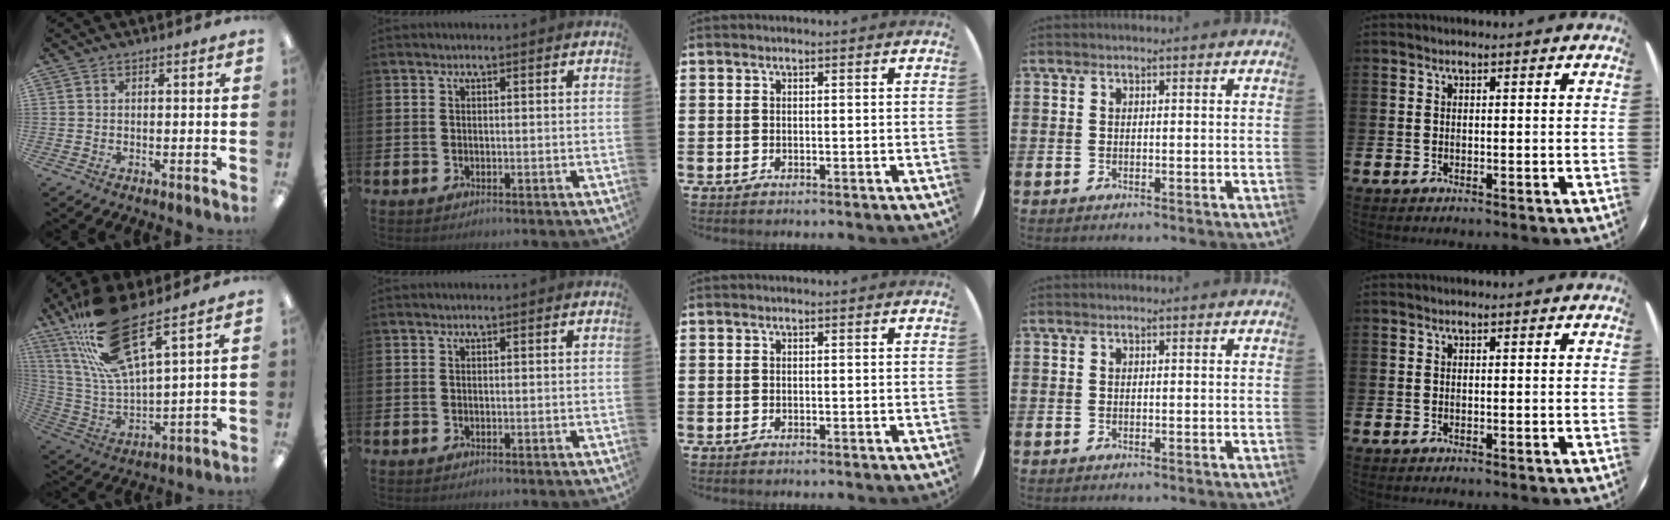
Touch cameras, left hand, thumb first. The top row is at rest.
{"thumb": {"total": 20.4, "force": [14.4, 5.4, 13.5], "torque": [-0.266, -0.077, 0.248]}}